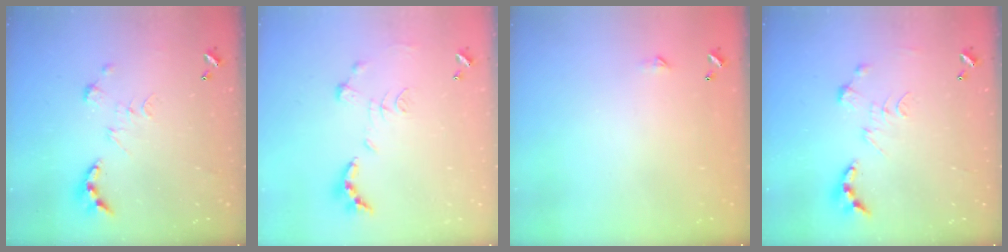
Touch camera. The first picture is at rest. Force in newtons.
{"total": 1.1, "press": 1.0, "slide": 0.4}
{"total": 2.3, "press": 2.3, "slide": 0.4}
{"total": 0.0}